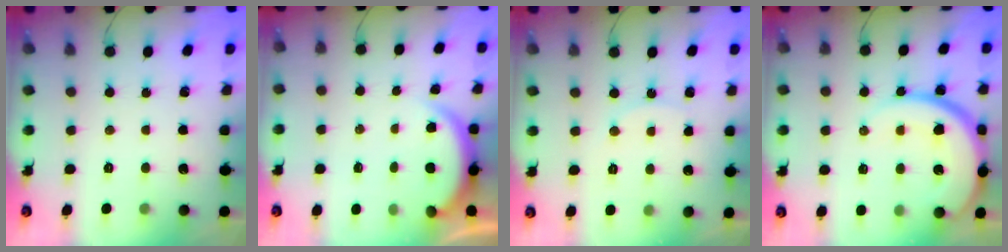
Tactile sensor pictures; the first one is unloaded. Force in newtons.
{"total": 2.9, "press": 2.8, "slide": 0.5}
{"total": 5.9, "press": 5.9, "slide": 0.7}
{"total": 13.8, "press": 13.8, "slide": 1.2}